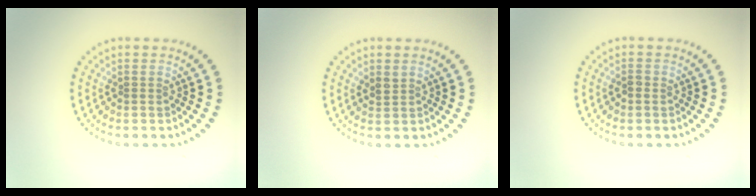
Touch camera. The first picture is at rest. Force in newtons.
{"total": 0.9, "press": 0.8, "slide": 0.5}
{"total": 0.7, "press": 0.7, "slide": 0.0}